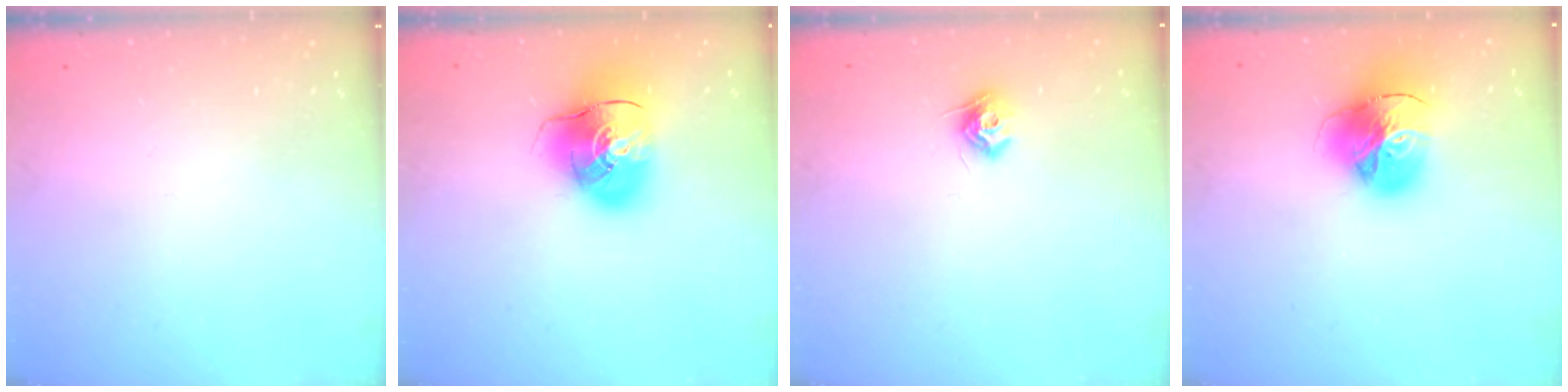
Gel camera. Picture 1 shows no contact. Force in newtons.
{"total": 14.3, "press": 14.1, "slide": 2.3}
{"total": 8.1, "press": 8.1, "slide": 0.2}
{"total": 18.2, "press": 18.1, "slide": 2.0}